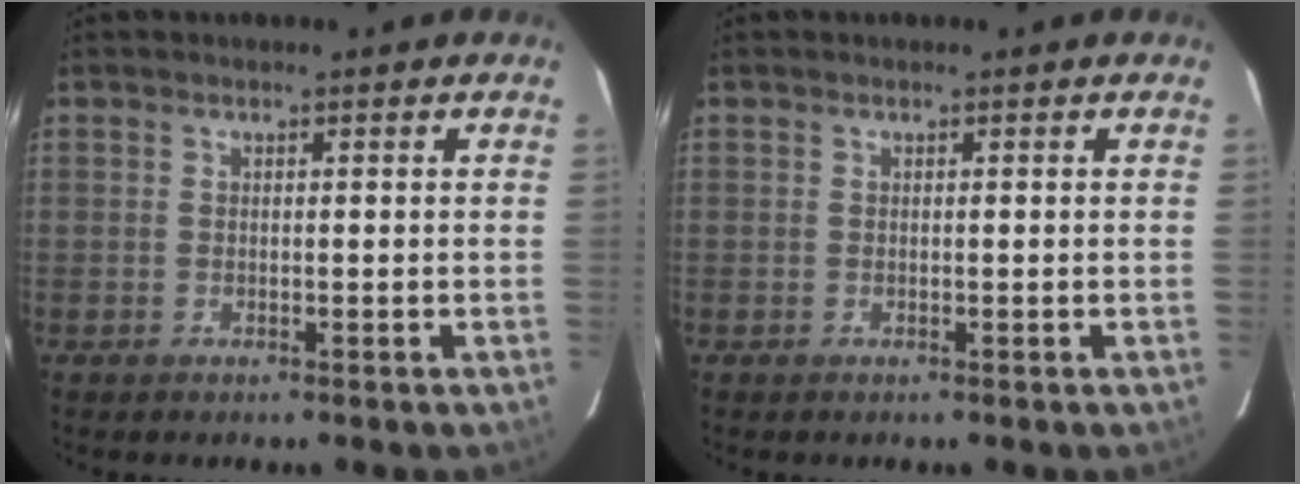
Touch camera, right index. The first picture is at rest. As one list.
[{"total": 0.0}]